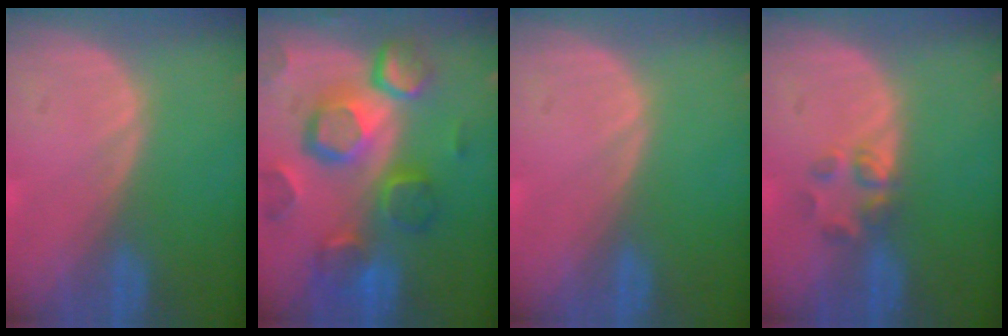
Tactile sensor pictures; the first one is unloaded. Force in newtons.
{"total": 12.4, "press": 10.6, "slide": 6.3}
{"total": 0.0}
{"total": 2.7, "press": 2.6, "slide": 0.9}